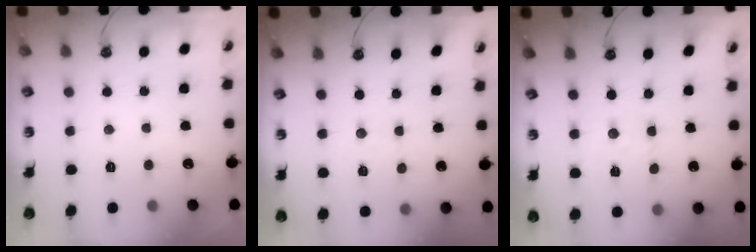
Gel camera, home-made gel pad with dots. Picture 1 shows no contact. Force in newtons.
{"total": 2.5, "press": 2.5, "slide": 0.4}
{"total": 4.3, "press": 4.2, "slide": 0.5}